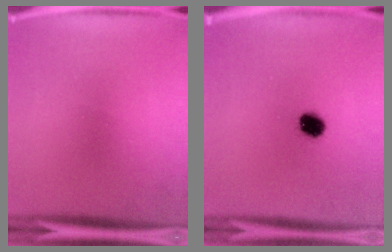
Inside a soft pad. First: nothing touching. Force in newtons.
{"total": 5.5}